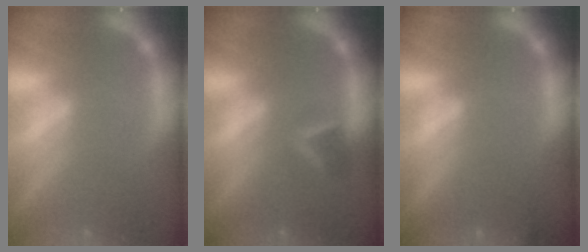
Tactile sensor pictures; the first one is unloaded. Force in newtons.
{"total": 2.4}
{"total": 2.4}